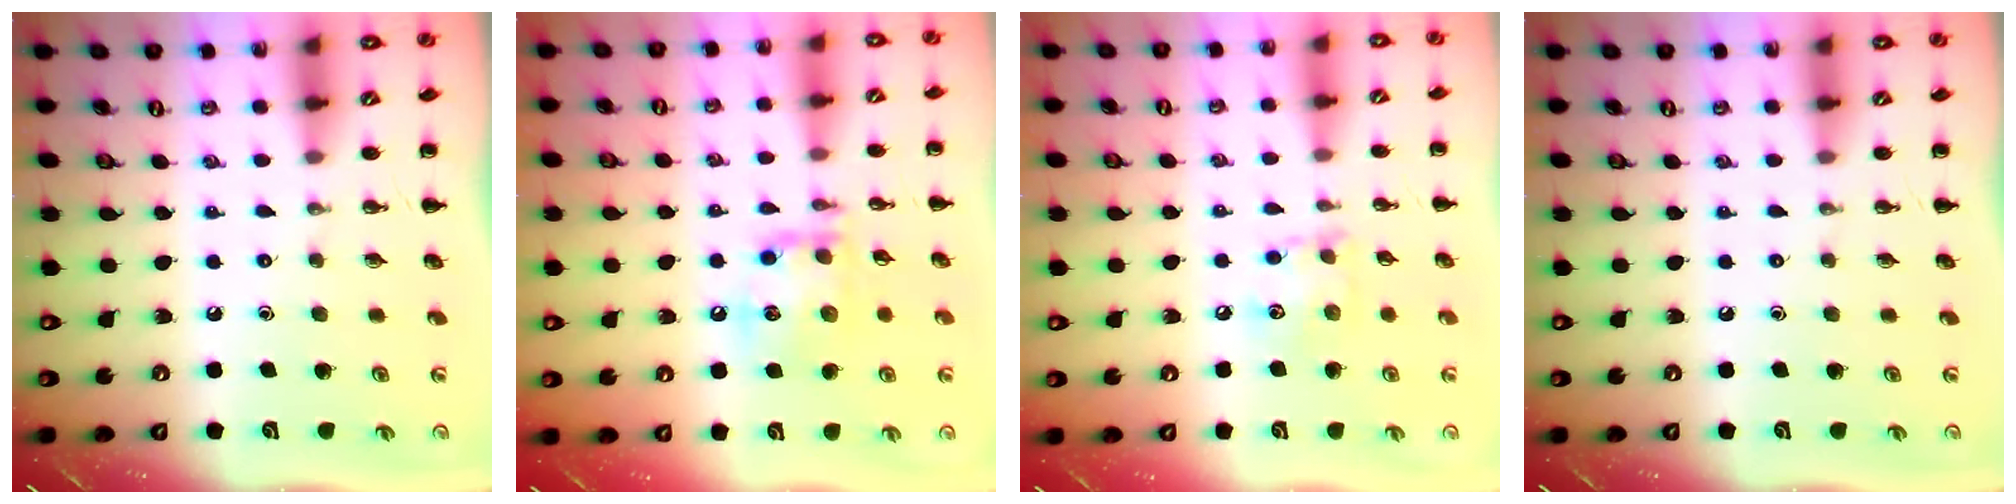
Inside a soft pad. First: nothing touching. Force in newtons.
{"total": 13.5, "press": 13.4, "slide": 1.6}
{"total": 7.5, "press": 7.5, "slide": 0.5}
{"total": 0.0}